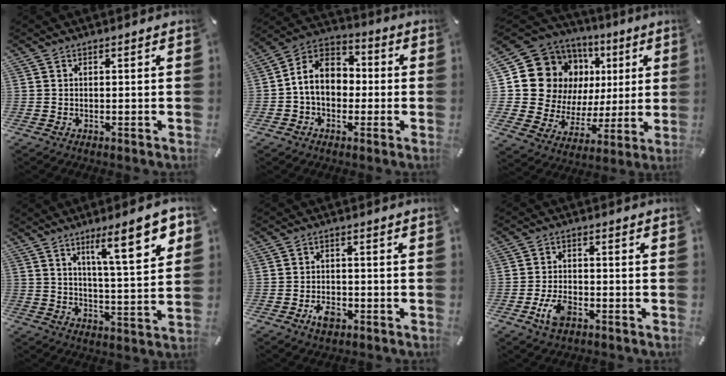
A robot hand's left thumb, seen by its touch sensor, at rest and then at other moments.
{"total": 9.6, "force": [-1.1, 8.0, 5.1], "torque": [-0.129, 0.017, -0.024]}
{"total": 17.1, "force": [6.0, 14.3, 7.1], "torque": [-0.130, -0.045, 0.133]}
{"total": 14.4, "force": [7.8, 3.2, 11.7], "torque": [-0.164, -0.037, 0.116]}
{"total": 4.4, "force": [-2.2, 2.9, 2.5], "torque": [-0.054, 0.007, -0.041]}
{"total": 6.1, "force": [-2.8, 3.6, 4.1], "torque": [-0.097, 0.007, -0.055]}